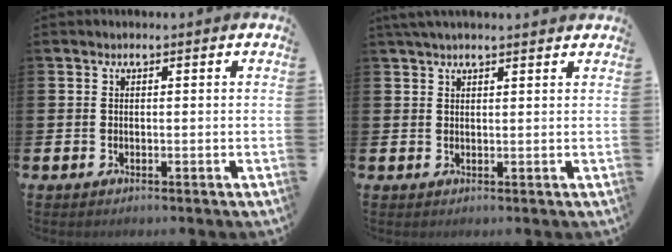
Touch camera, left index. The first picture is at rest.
{"total": 2.2, "force": [1.9, 0.3, 1.1], "torque": [-0.023, 0.002, 0.034]}